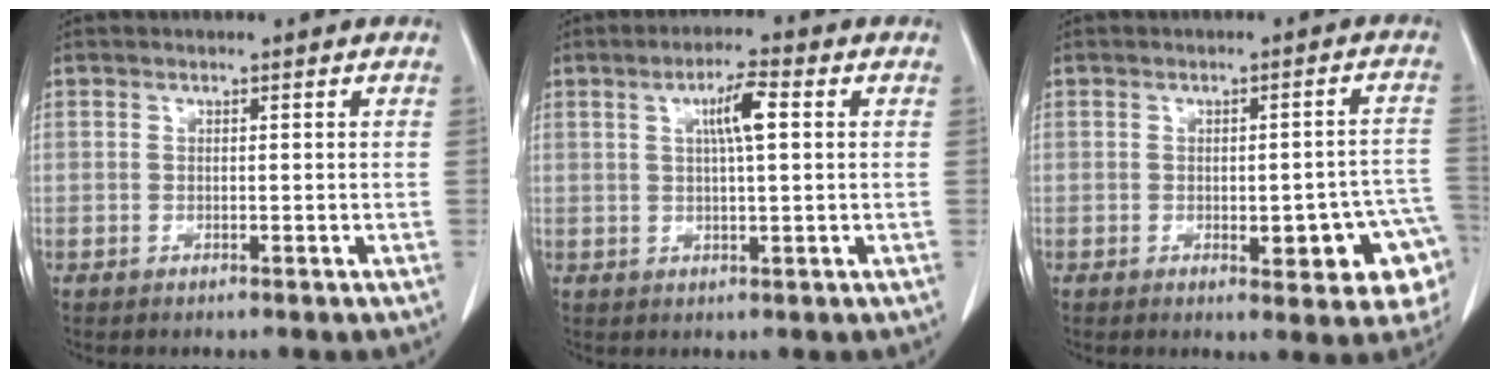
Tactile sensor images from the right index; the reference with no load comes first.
{"total": 5.1, "force": [1.4, 0.5, 4.8], "torque": [-0.086, 0.006, 0.024]}
{"total": 10.7, "force": [-4.1, 3.2, 9.3], "torque": [-0.063, 0.024, -0.042]}